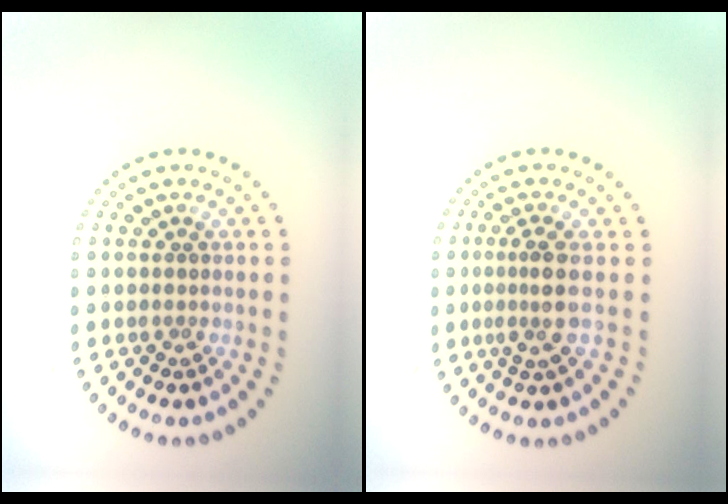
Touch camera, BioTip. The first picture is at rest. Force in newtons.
{"total": 2.6, "press": 1.9, "slide": 1.9}